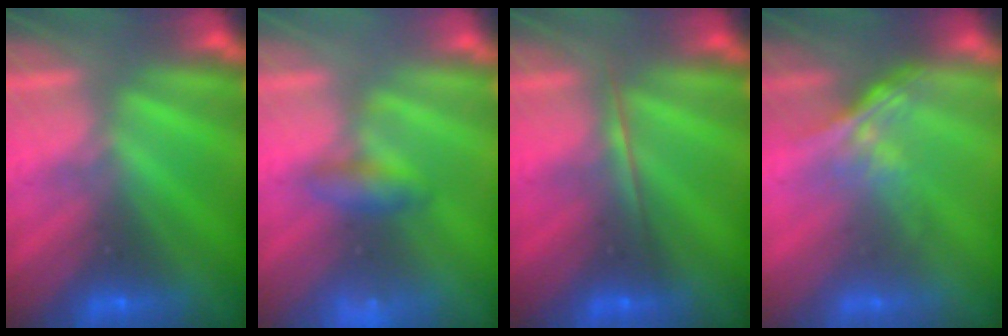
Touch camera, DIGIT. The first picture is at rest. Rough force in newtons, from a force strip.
{"total": 2.1}
{"total": 1.7}
{"total": 1.4}